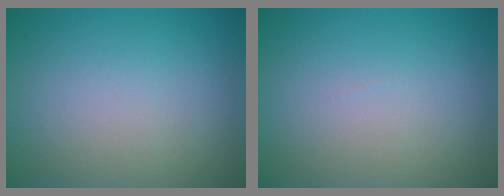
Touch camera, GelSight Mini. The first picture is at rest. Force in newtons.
{"total": 0.0}